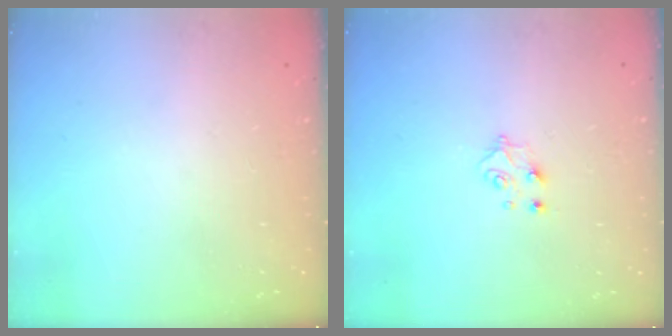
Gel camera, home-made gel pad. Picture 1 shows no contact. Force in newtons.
{"total": 5.5, "press": 5.5, "slide": 0.5}